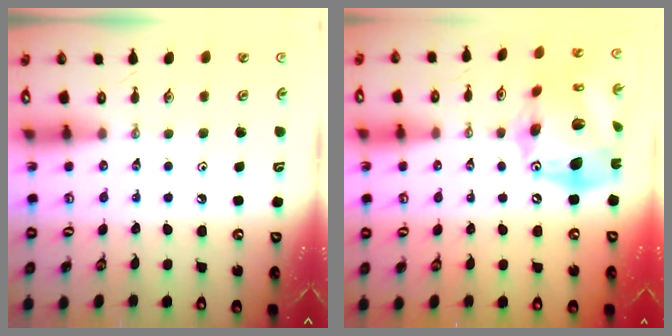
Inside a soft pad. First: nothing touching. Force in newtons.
{"total": 22.3, "press": 22.2, "slide": 2.4}